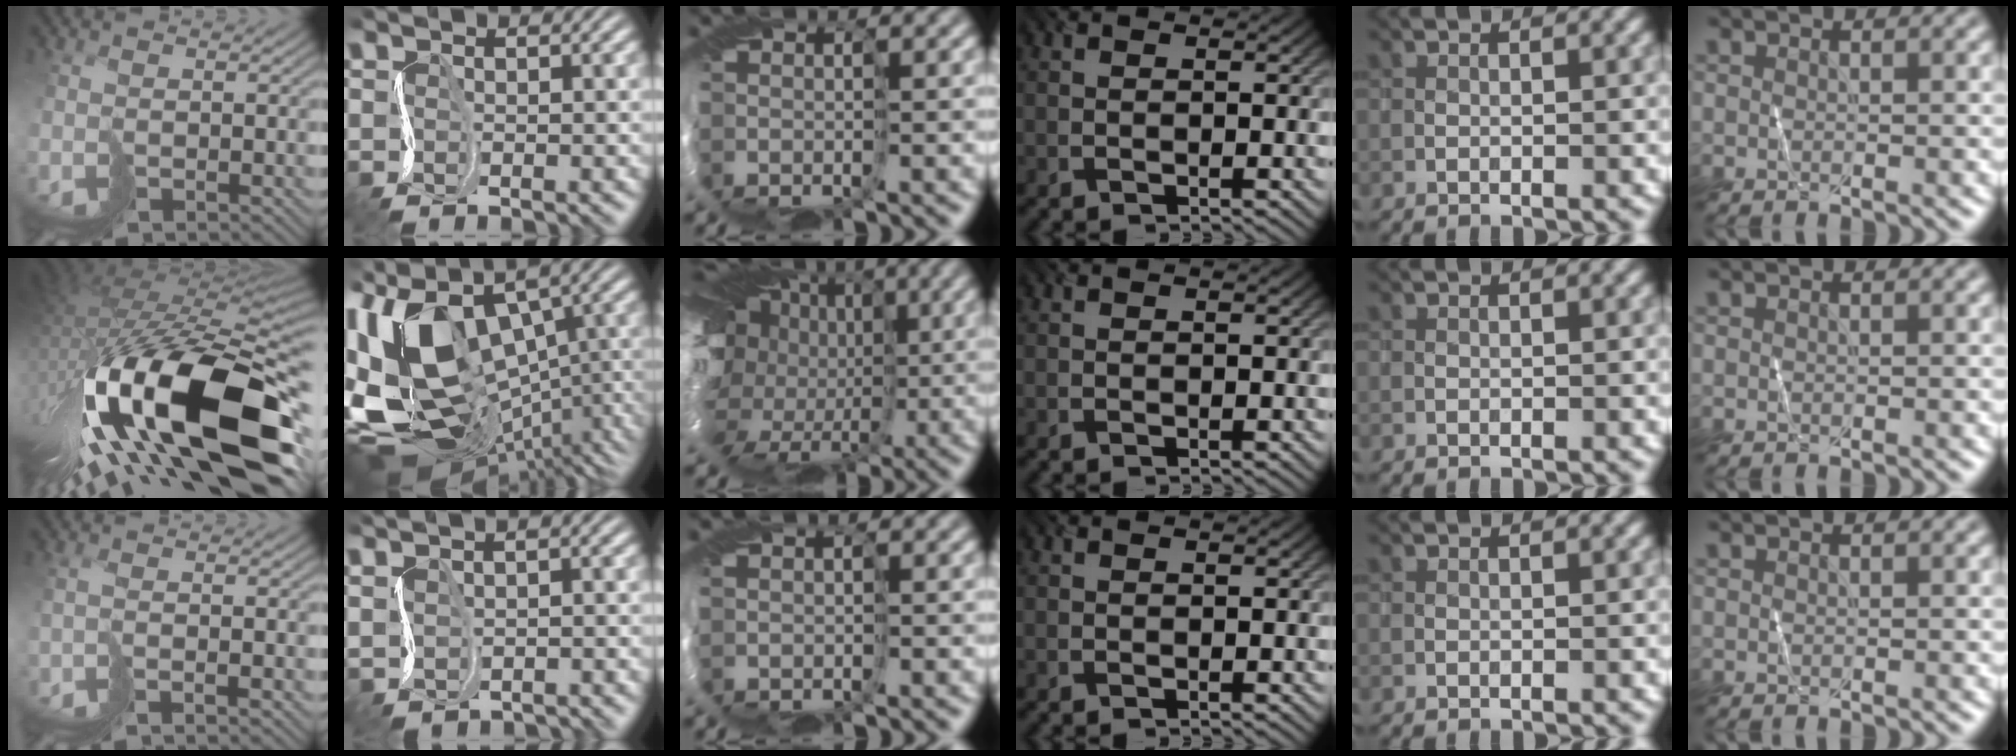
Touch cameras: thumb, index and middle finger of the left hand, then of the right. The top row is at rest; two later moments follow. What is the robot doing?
{"motion": "cut", "object": "paper"}